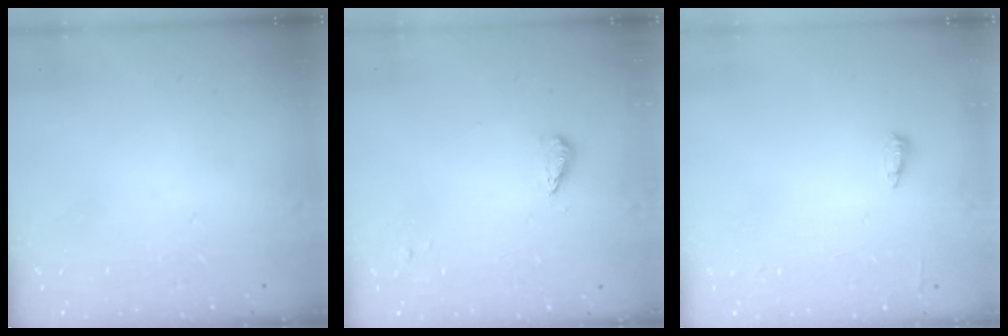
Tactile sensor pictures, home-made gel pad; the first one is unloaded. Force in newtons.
{"total": 3.9, "press": 3.8, "slide": 0.4}
{"total": 4.5, "press": 4.4, "slide": 1.0}